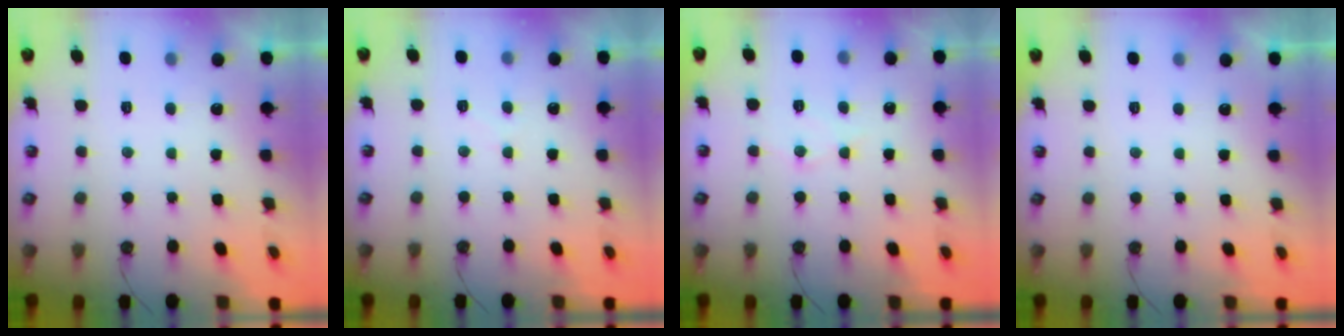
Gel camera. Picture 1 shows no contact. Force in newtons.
{"total": 4.0, "press": 4.0, "slide": 0.6}
{"total": 6.7, "press": 6.6, "slide": 0.8}
{"total": 0.0}